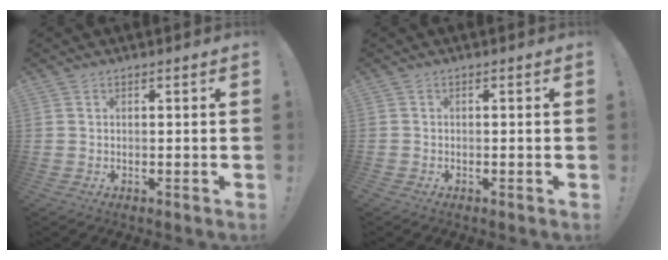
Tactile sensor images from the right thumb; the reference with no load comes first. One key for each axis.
{"total": 0.7, "fx": -0.6, "fy": 0.3, "fz": -0.1, "tx": -0.003, "ty": 0.005, "tz": -0.009}